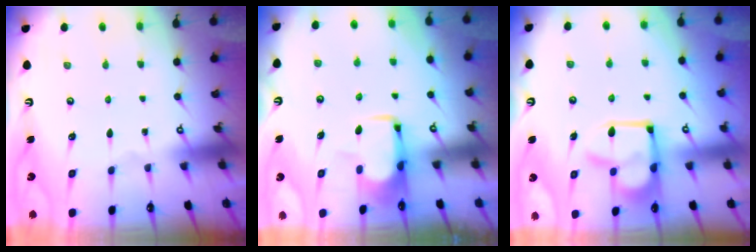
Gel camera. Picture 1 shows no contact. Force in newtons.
{"total": 1.8, "press": 1.7, "slide": 0.5}
{"total": 9.3, "press": 9.2, "slide": 1.1}